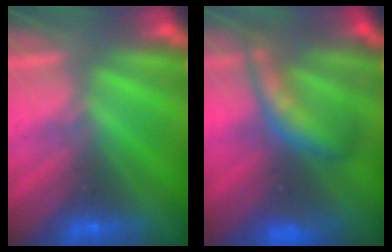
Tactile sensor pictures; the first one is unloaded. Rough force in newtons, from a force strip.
{"total": 8.5}